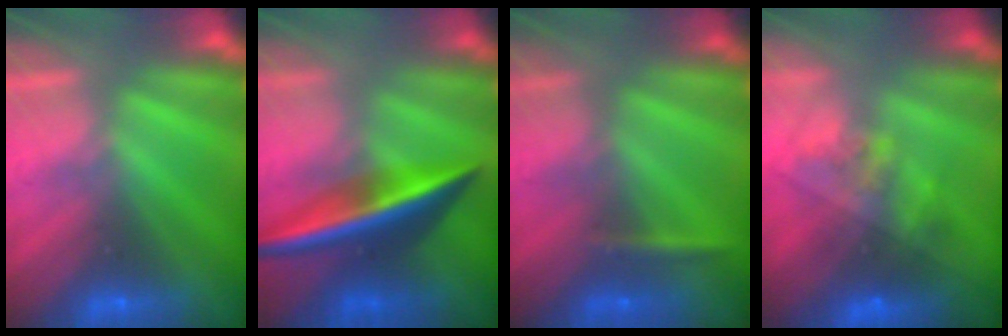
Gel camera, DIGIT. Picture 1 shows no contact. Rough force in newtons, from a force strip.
{"total": 2.5}
{"total": 2.3}
{"total": 7.4}